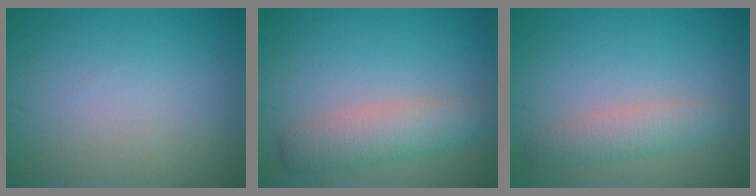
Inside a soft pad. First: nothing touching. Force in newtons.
{"total": 4.2, "press": 4.2, "slide": 0.1}
{"total": 2.8, "press": 2.8, "slide": 0.1}